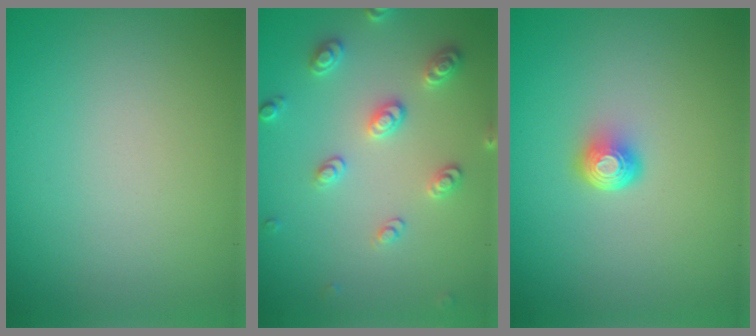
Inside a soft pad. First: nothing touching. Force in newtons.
{"total": 3.0, "press": 2.9, "slide": 0.6}
{"total": 2.0, "press": 1.3, "slide": 1.6}